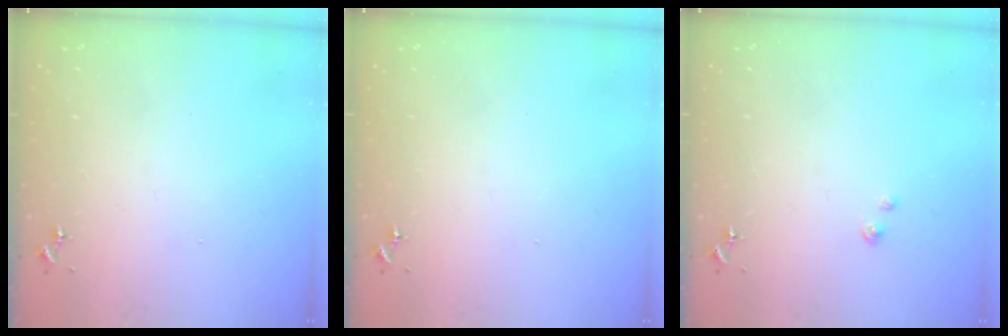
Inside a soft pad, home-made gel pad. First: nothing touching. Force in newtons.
{"total": 0.0}
{"total": 2.3, "press": 2.3, "slide": 0.3}